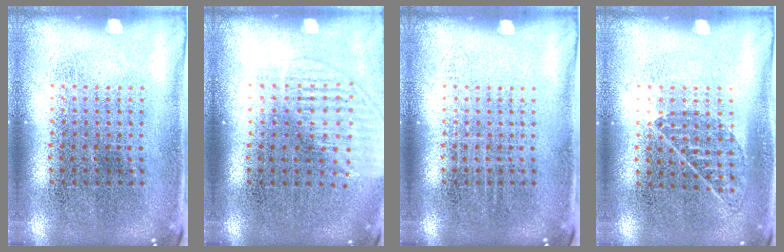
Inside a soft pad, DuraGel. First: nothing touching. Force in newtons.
{"total": 1.4, "press": 1.2, "slide": 0.6}
{"total": 0.0}
{"total": 0.9, "press": 0.7, "slide": 0.6}